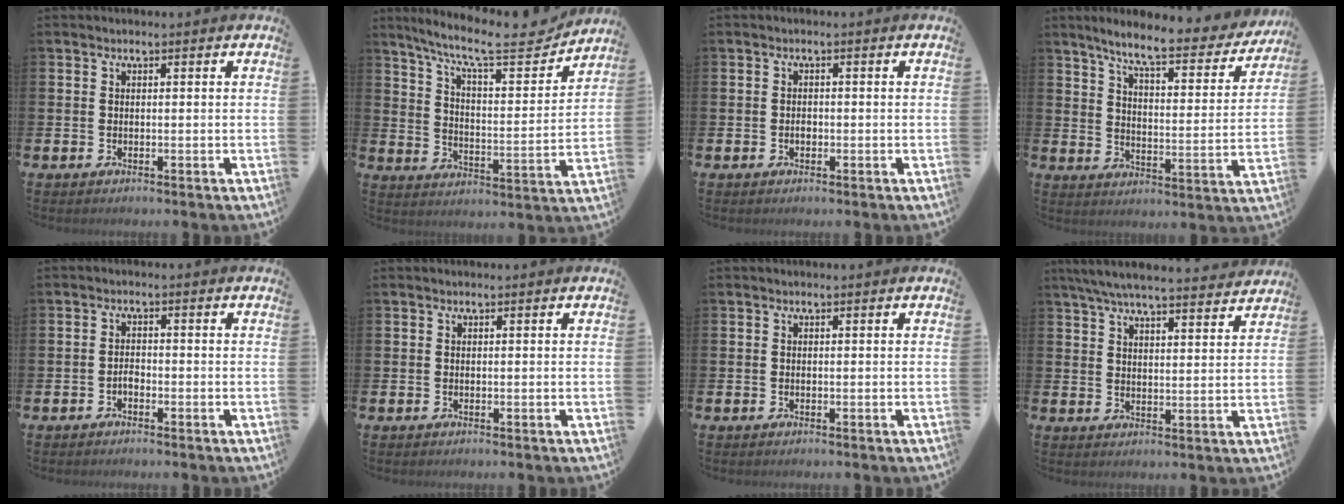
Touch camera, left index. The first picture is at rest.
{"total": 10.5, "force": [9.2, 1.7, 4.8], "torque": [-0.111, -0.060, 0.151]}
{"total": 1.1, "force": [-0.3, 0.8, 0.7], "torque": [-0.009, 0.001, -0.008]}
{"total": 7.6, "force": [6.6, 1.3, 3.6], "torque": [-0.082, -0.047, 0.104]}
{"total": 1.4, "force": [-0.9, 0.7, 0.8], "torque": [-0.011, -0.001, -0.018]}
{"total": 0.0}
{"total": 0.0}
{"total": 6.6, "force": [6.3, 0.6, 2.0], "torque": [-0.051, -0.034, 0.112]}